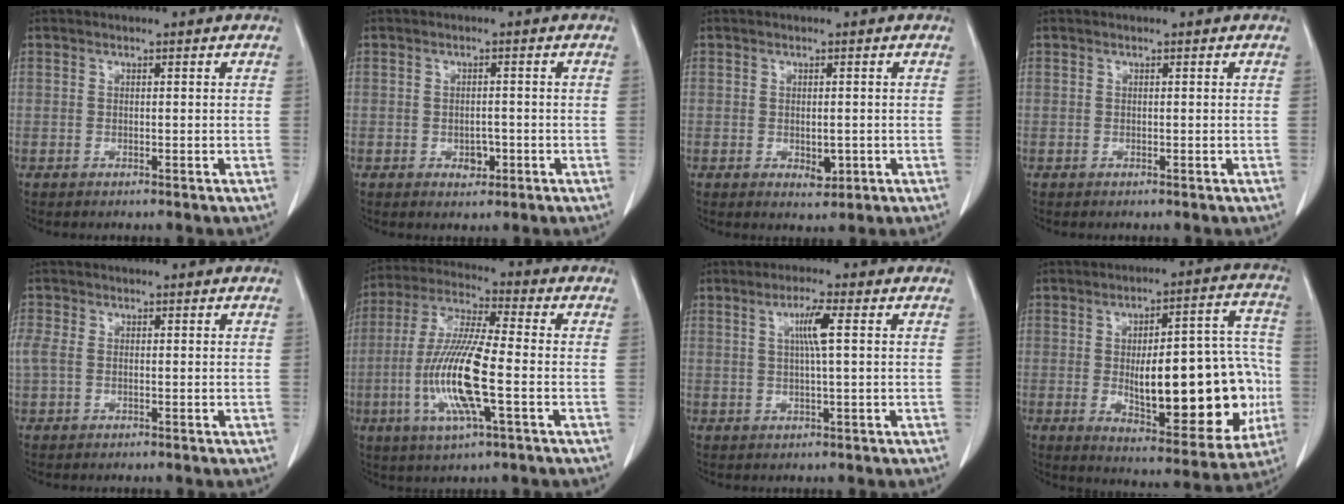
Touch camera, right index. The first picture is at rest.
{"total": 2.3, "force": [-0.8, 1.5, 1.6], "torque": [-0.023, 0.002, -0.006]}
{"total": 2.5, "force": [-0.5, 1.3, 2.0], "torque": [-0.030, -0.004, -0.001]}
{"total": 0.0}
{"total": 3.9, "force": [0.1, 2.7, 2.8], "torque": [-0.098, 0.020, 0.007]}
{"total": 14.2, "force": [-3.3, 1.4, 13.7], "torque": [-0.284, -0.012, -0.066]}
{"total": 4.1, "force": [1.0, -0.3, 4.0], "torque": [-0.075, 0.001, 0.018]}
{"total": 23.3, "force": [-3.1, 7.8, 21.8], "torque": [-0.254, 0.029, -0.019]}